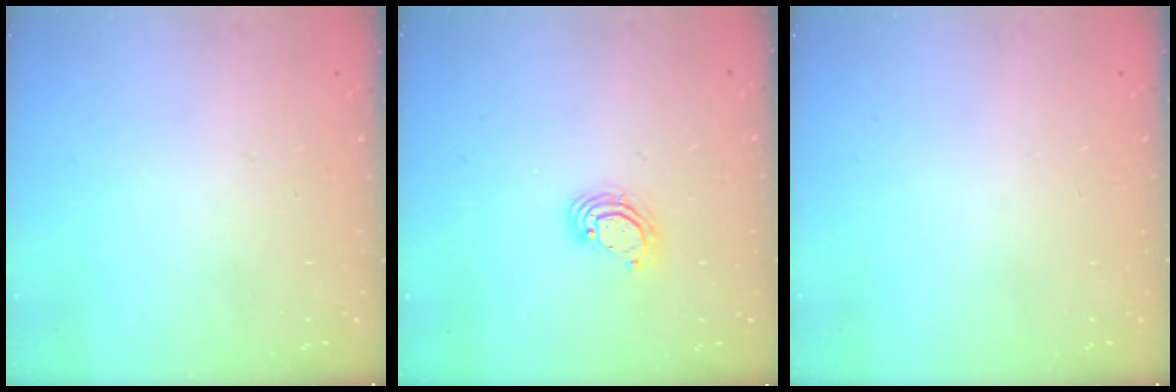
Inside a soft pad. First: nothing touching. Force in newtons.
{"total": 4.8, "press": 4.8, "slide": 0.3}
{"total": 0.0}